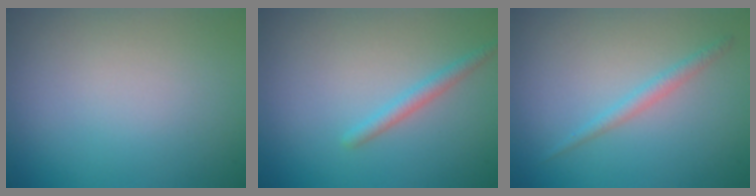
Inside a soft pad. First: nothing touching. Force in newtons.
{"total": 1.5, "press": 1.5, "slide": 0.0}
{"total": 1.4, "press": 1.4, "slide": 0.1}